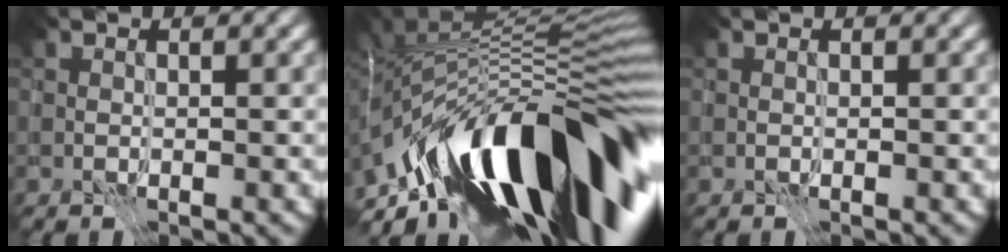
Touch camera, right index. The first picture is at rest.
{"total": 15.7, "force": [-7.6, 6.9, 11.9], "torque": [-0.192, 0.021, -0.134]}
{"total": 0.0}